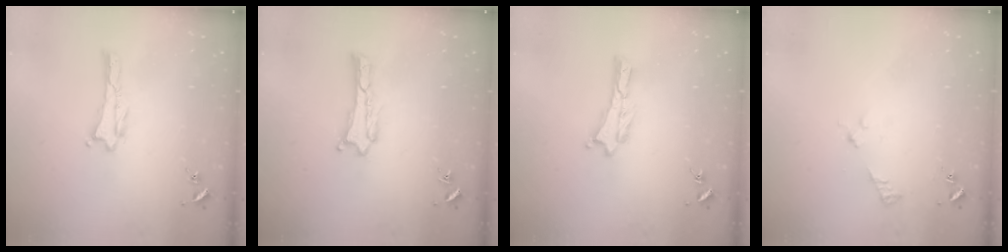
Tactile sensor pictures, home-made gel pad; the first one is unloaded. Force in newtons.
{"total": 0.8, "press": 0.8, "slide": 0.0}
{"total": 0.0}
{"total": 2.5, "press": 2.5, "slide": 0.3}